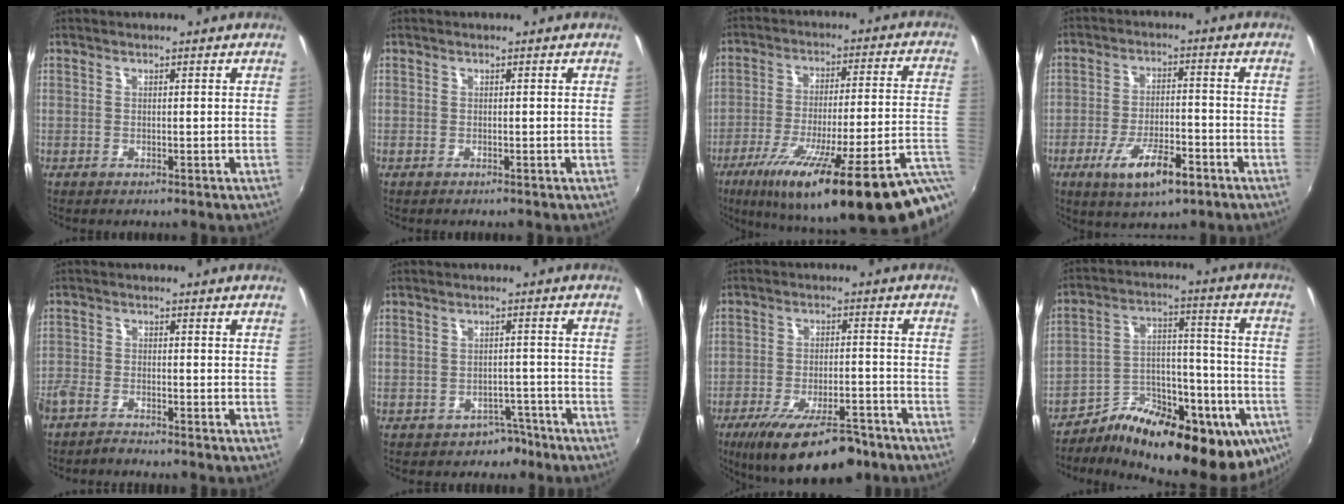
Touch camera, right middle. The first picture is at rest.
{"total": 0.0}
{"total": 29.1, "force": [-18.0, 2.9, 22.7], "torque": [-0.327, -0.067, -0.259]}
{"total": 10.2, "force": [-5.6, 3.3, 7.9], "torque": [-0.159, -0.015, -0.091]}
{"total": 4.2, "force": [-3.9, 0.9, 1.4], "torque": [-0.046, -0.012, -0.082]}
{"total": 3.6, "force": [-2.7, 2.4, 0.4], "torque": [-0.006, 0.015, -0.031]}
{"total": 16.4, "force": [-11.4, 5.5, 10.4], "torque": [-0.192, -0.029, -0.172]}
{"total": 25.1, "force": [-14.0, 11.3, 17.5], "torque": [-0.249, 0.007, -0.205]}